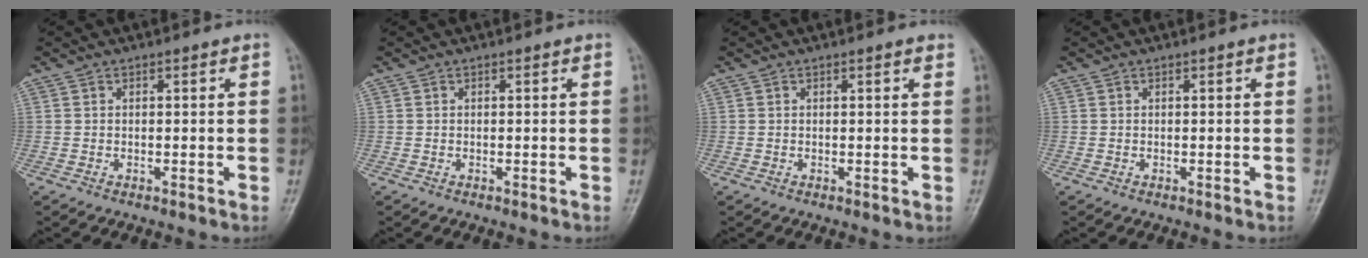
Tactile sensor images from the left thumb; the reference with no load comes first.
{"total": 0.0}
{"total": 0.8, "force": [0.5, 0.1, 0.5], "torque": [-0.006, 0.000, 0.004]}
{"total": 0.0}